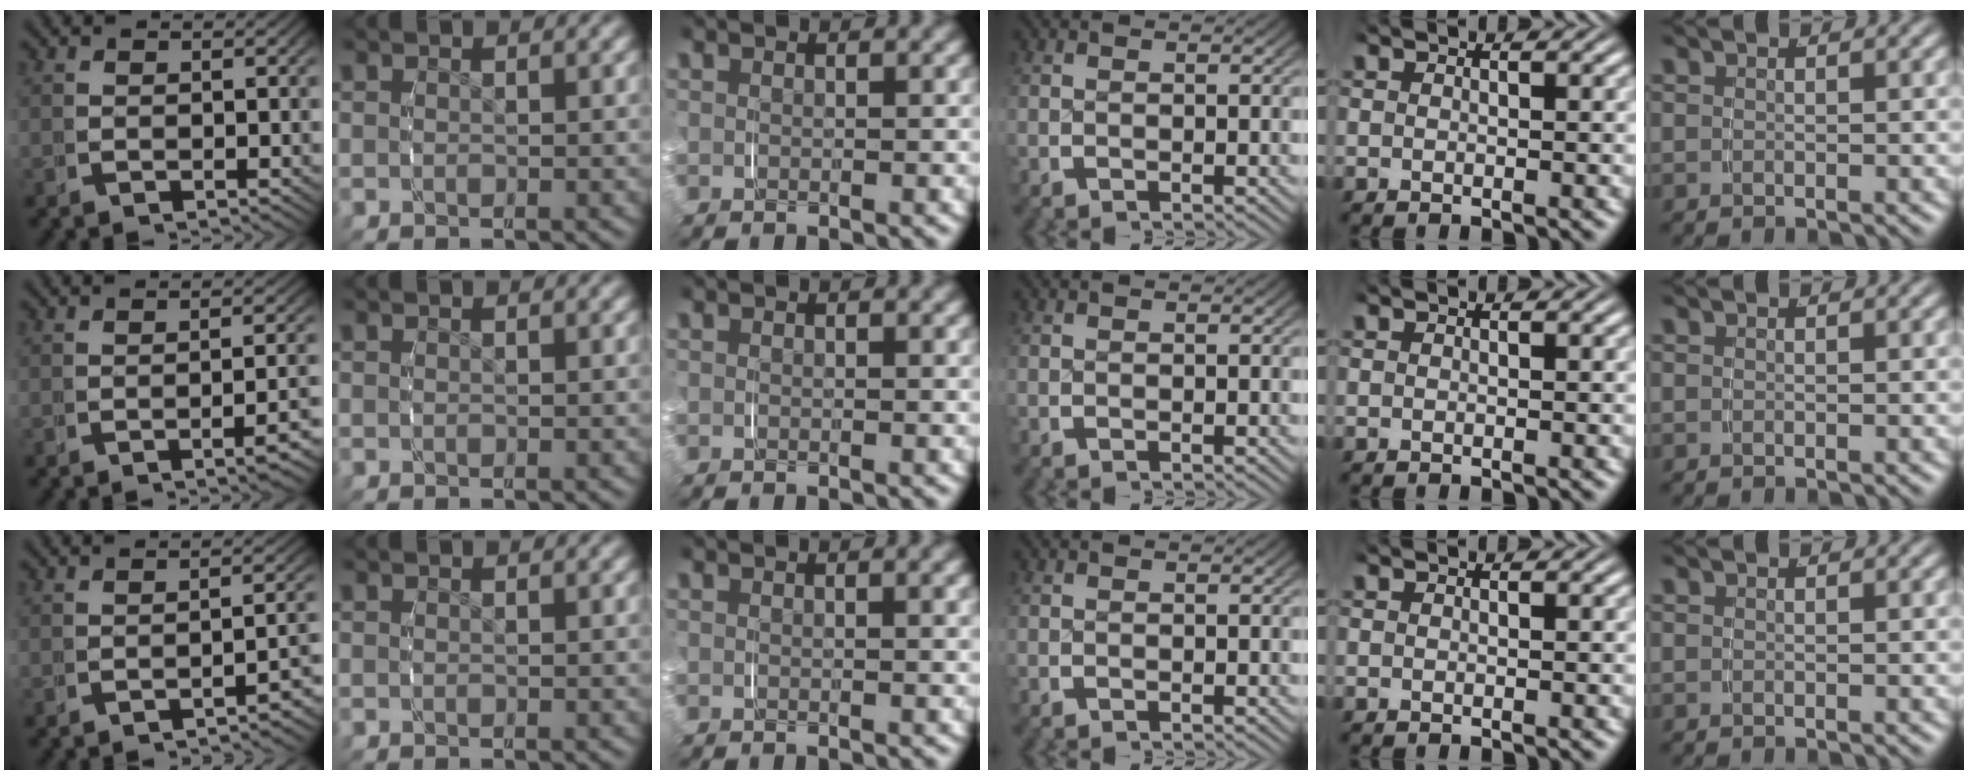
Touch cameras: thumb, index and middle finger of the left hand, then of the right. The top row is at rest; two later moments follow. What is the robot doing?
{"motion": "grasp_and_lifting", "object": "string"}